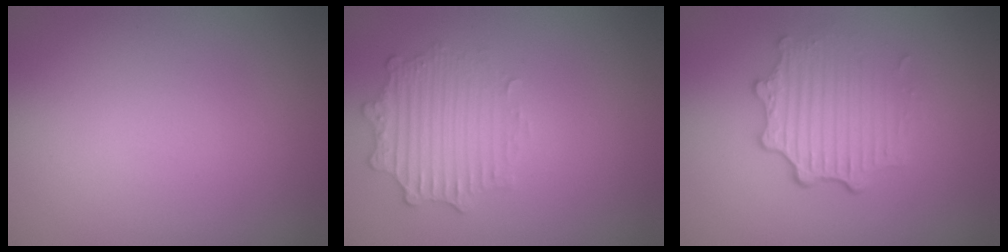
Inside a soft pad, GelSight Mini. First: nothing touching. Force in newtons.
{"total": 2.5, "press": 2.3, "slide": 1.0}
{"total": 3.5, "press": 2.8, "slide": 2.1}